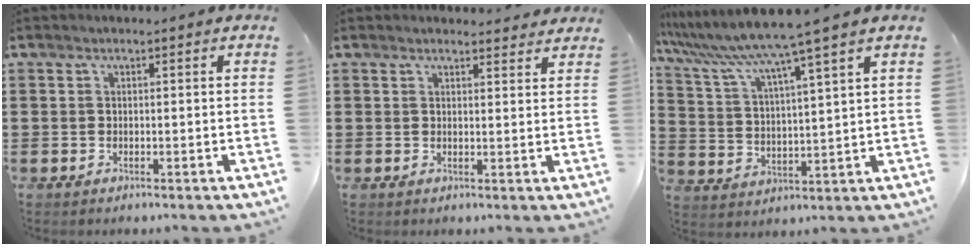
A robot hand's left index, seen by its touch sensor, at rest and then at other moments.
{"total": 2.1, "force": [2.0, 0.4, 0.2], "torque": [-0.001, -0.003, 0.037]}
{"total": 7.9, "force": [6.7, -1.4, 4.0], "torque": [-0.105, -0.047, 0.107]}